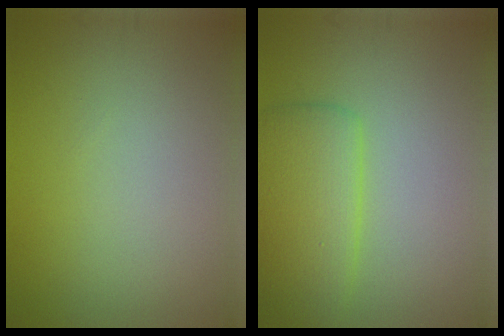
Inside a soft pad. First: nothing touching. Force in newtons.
{"total": 4.6, "press": 4.6, "slide": 0.2}